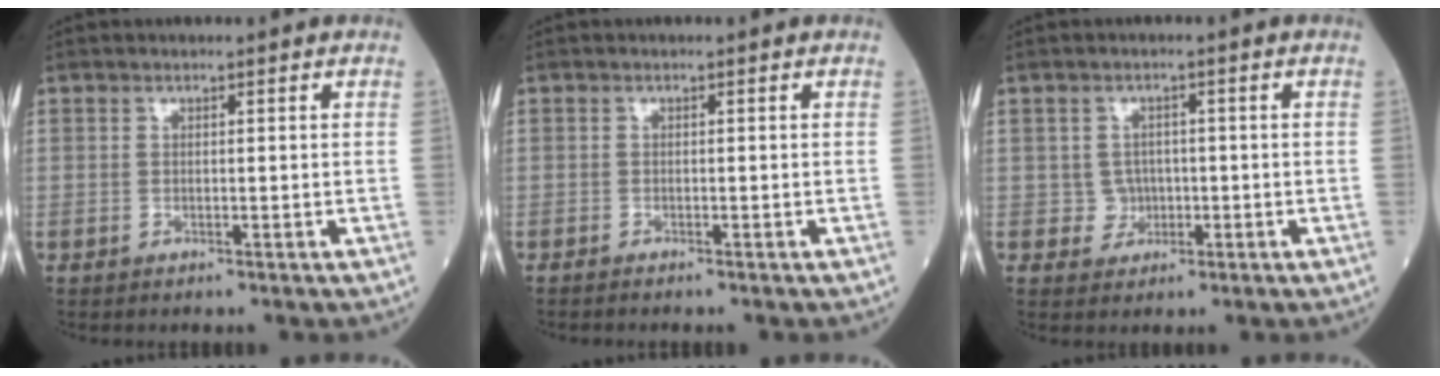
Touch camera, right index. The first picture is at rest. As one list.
[{"total": 0.8, "force": [-0.8, -0.1, 0.2], "torque": [-0.005, 0.000, -0.014]}, {"total": 2.6, "force": [-0.4, 2.6, 0.5], "torque": [0.000, 0.007, -0.005]}]